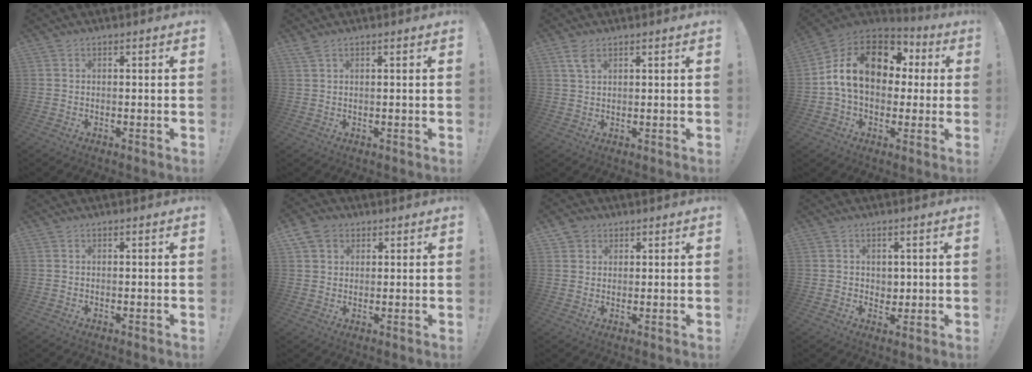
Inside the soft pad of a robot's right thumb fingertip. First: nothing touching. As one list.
[{"total": 1.2, "force": [0.9, 0.2, 0.7], "torque": [-0.013, 0.000, 0.016]}, {"total": 3.8, "force": [2.2, 1.8, 2.5], "torque": [-0.038, -0.009, 0.039]}, {"total": 18.8, "force": [3.9, 12.9, 13.1], "torque": [-0.204, 0.008, 0.075]}, {"total": 0.0}, {"total": 6.4, "force": [2.9, 5.0, 2.7], "torque": [-0.047, -0.003, 0.060]}, {"total": 3.1, "force": [1.6, 2.7, 0.3], "torque": [-0.006, -0.004, 0.030]}, {"total": 3.3, "force": [1.4, 3.0, 0.3], "torque": [0.010, -0.009, 0.023]}]